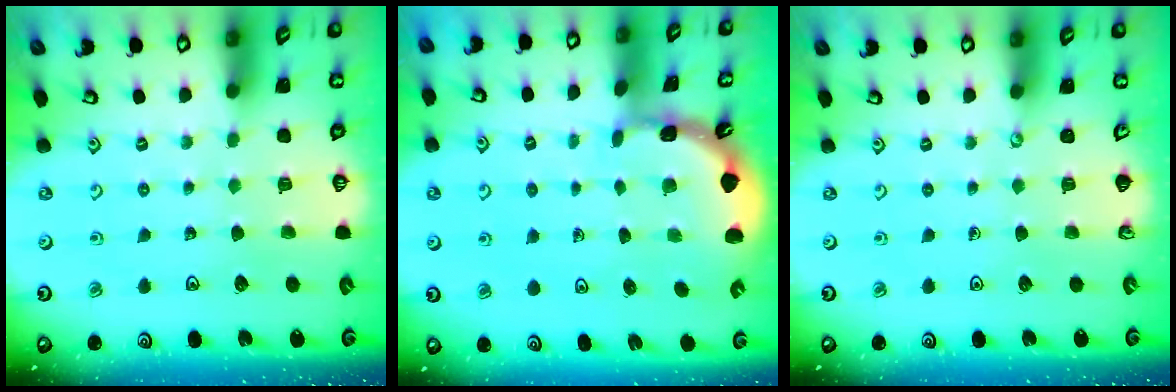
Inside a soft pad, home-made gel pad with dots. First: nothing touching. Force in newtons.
{"total": 1.6, "press": 1.5, "slide": 0.3}
{"total": 0.0}